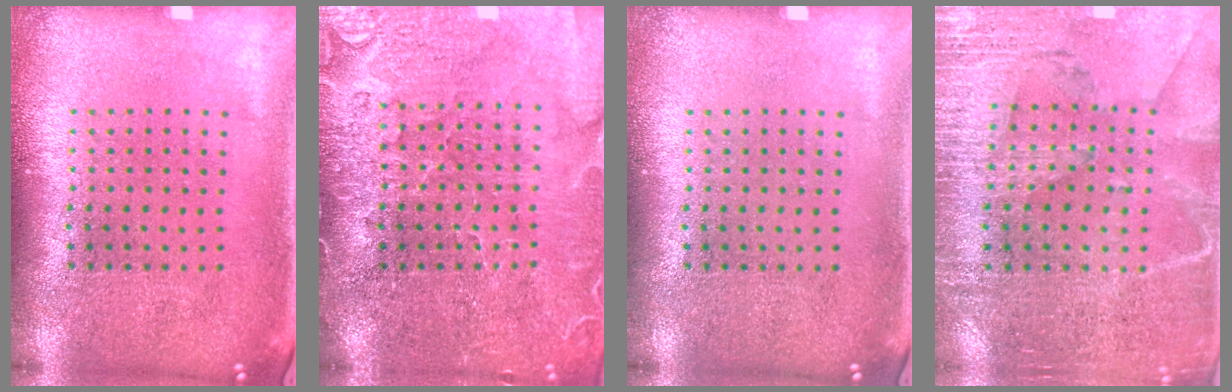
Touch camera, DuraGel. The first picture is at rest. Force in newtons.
{"total": 3.6, "press": 3.4, "slide": 1.2}
{"total": 0.0}
{"total": 3.4, "press": 3.0, "slide": 1.5}